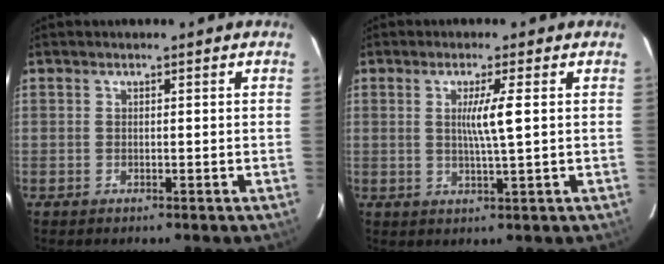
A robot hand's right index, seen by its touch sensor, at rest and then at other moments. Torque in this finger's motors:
{"motor_torque": [0.47, 0.10, 0.38, 0.10]}